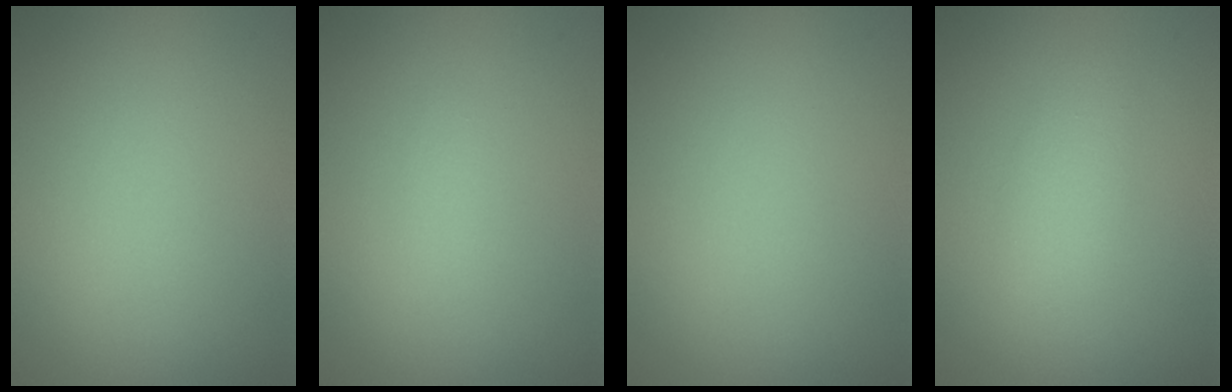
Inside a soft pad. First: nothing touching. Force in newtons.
{"total": 0.7, "press": 0.7, "slide": 0.1}
{"total": 0.0}
{"total": 2.1, "press": 2.1, "slide": 0.1}